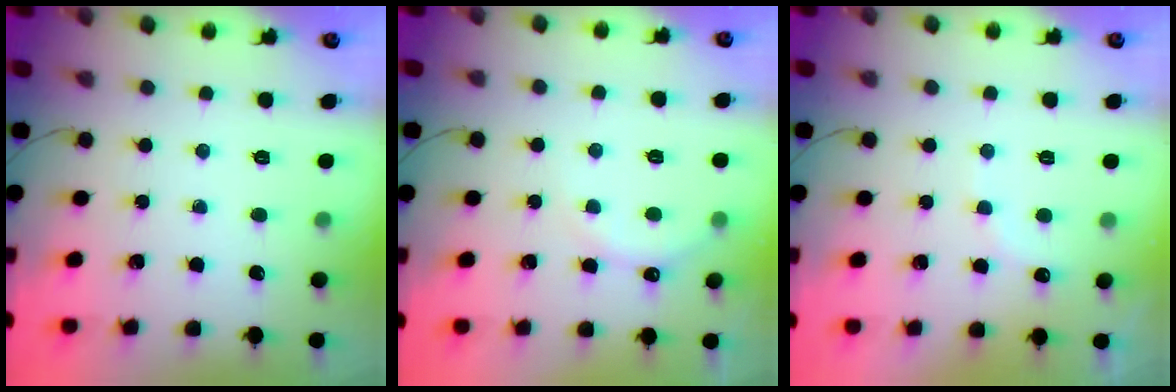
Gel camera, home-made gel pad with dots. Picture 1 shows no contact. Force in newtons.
{"total": 6.2, "press": 6.1, "slide": 1.2}
{"total": 6.6, "press": 6.5, "slide": 1.2}